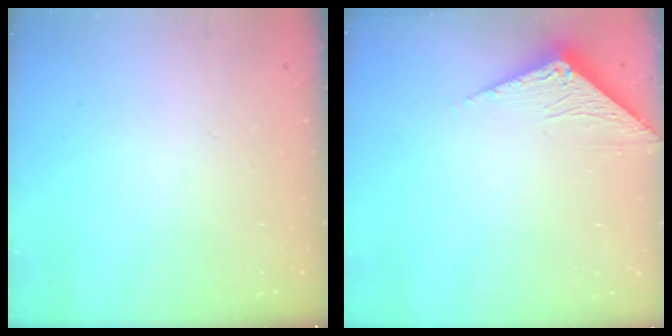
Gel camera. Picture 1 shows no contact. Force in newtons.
{"total": 3.3, "press": 3.2, "slide": 0.3}